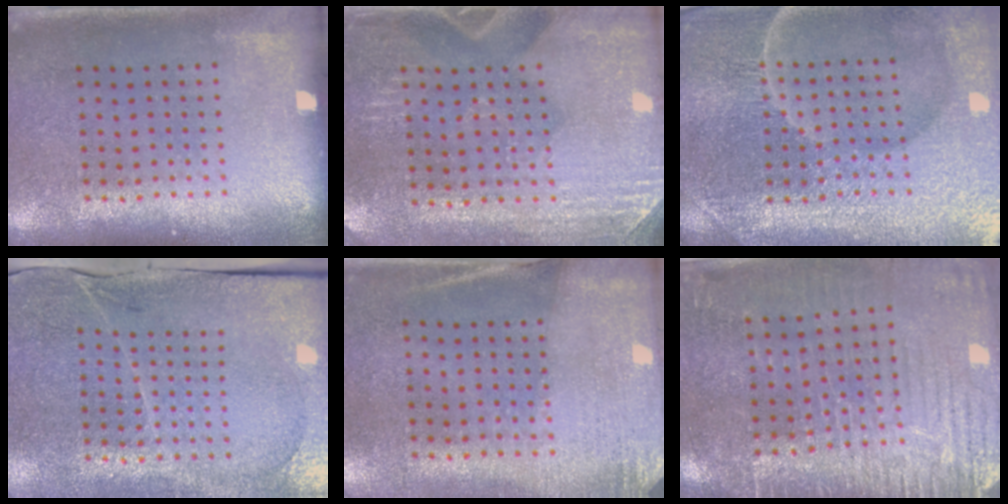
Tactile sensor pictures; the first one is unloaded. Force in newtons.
{"total": 3.0, "press": 2.8, "slide": 1.0}
{"total": 5.5, "press": 5.1, "slide": 2.1}
{"total": 3.3, "press": 3.2, "slide": 0.6}
{"total": 2.7, "press": 2.3, "slide": 1.4}
{"total": 3.5, "press": 3.3, "slide": 0.9}